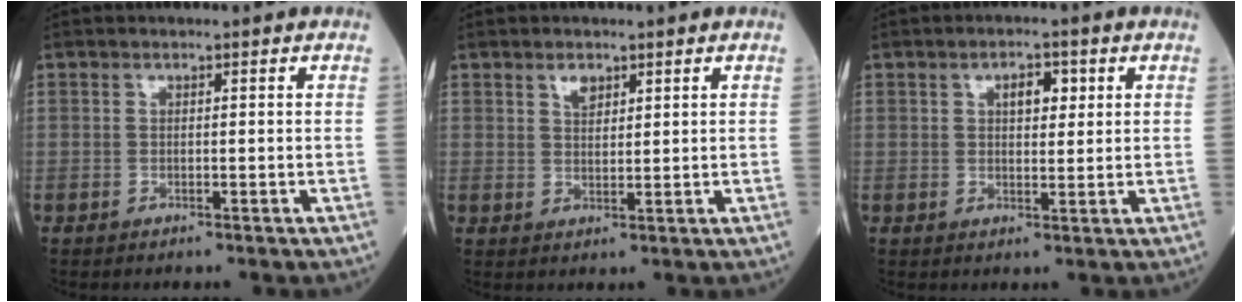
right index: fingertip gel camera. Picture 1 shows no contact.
{"total": 2.3, "force": [1.5, 1.1, 1.3], "torque": [-0.024, 0.000, 0.029]}
{"total": 3.7, "force": [1.4, 1.8, 2.9], "torque": [-0.045, 0.005, 0.020]}